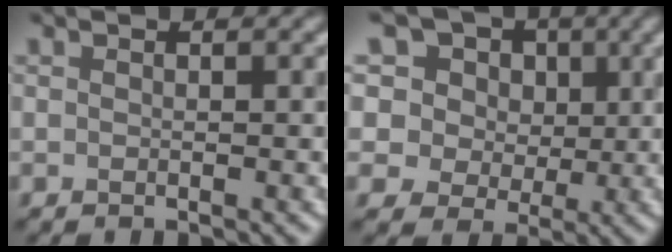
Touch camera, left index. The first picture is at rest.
{"total": 12.1, "force": [6.6, 8.3, 5.9], "torque": [-0.117, 0.031, 0.090]}